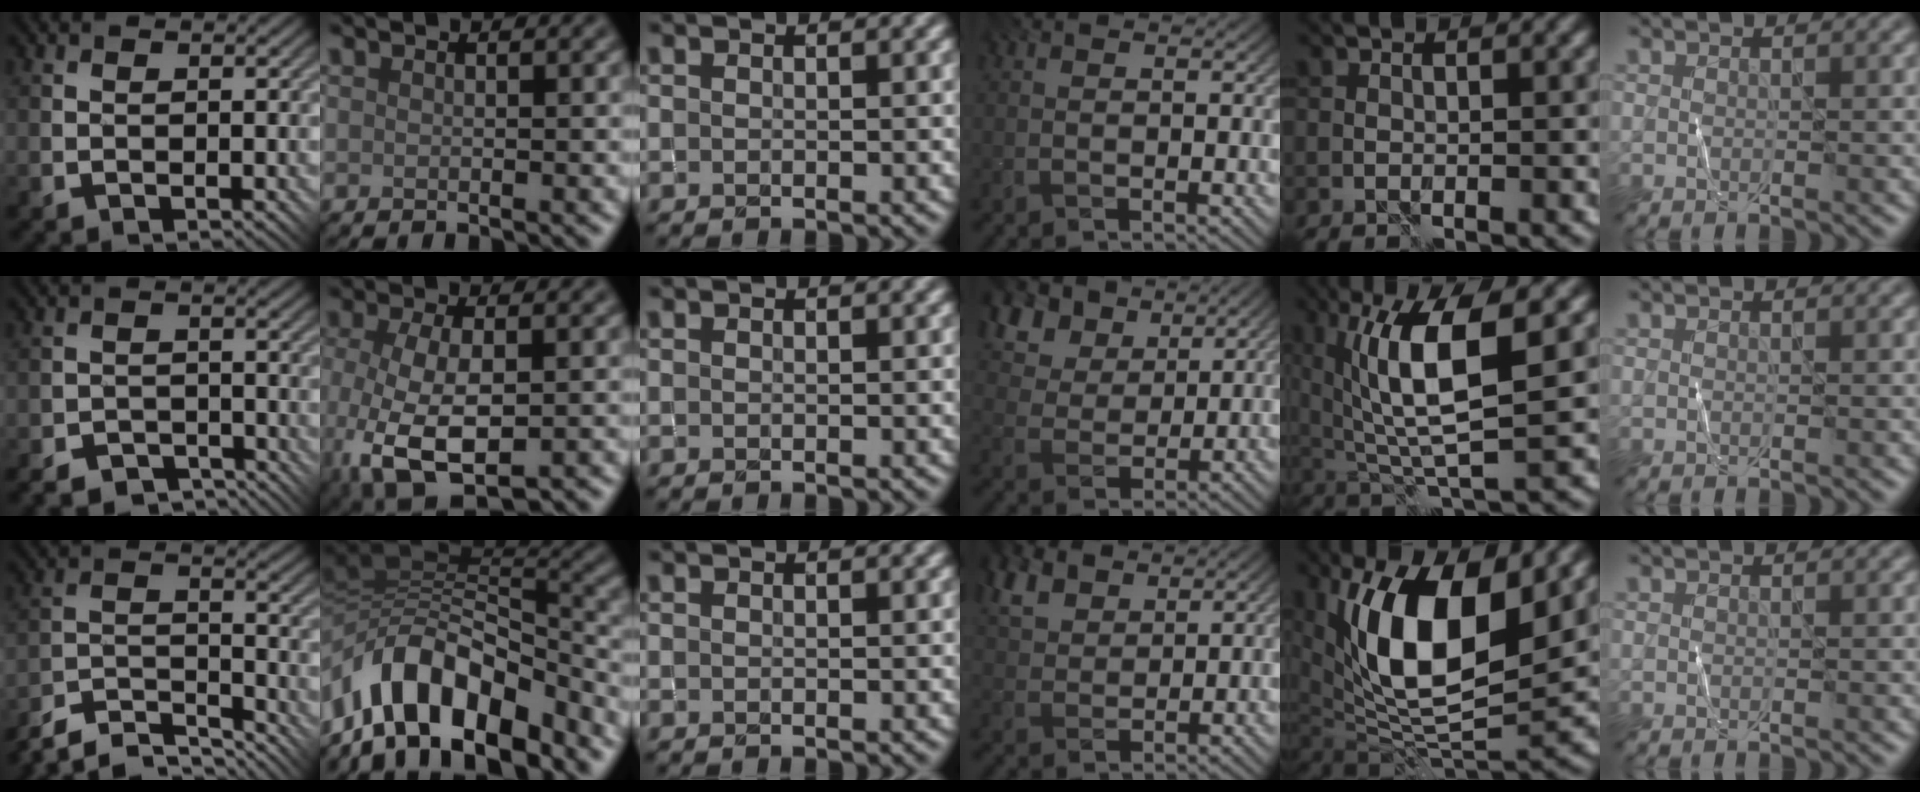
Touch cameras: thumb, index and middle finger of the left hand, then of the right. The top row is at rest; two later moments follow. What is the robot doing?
{"motion": "fold", "object": "shorts"}